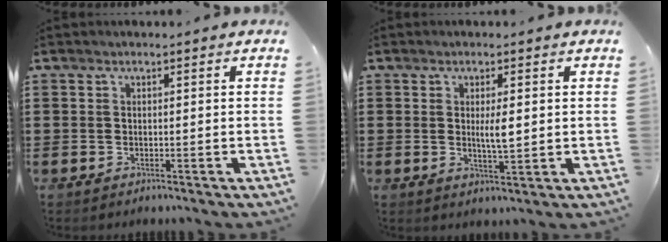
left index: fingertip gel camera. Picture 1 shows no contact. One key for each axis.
{"total": 3.5, "fx": 0.6, "fy": 0.8, "fz": 3.4, "tx": -0.057, "ty": -0.002, "tz": 0.006}